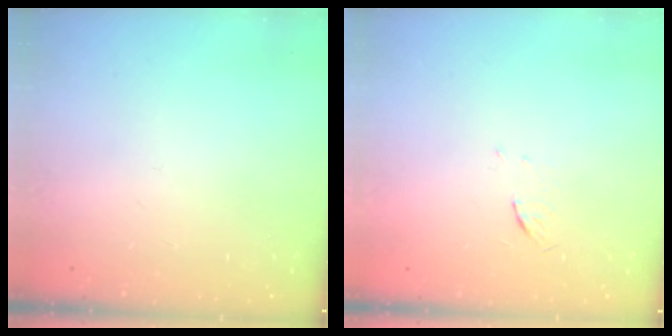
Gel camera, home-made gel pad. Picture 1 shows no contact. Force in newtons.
{"total": 3.2, "press": 3.0, "slide": 1.3}